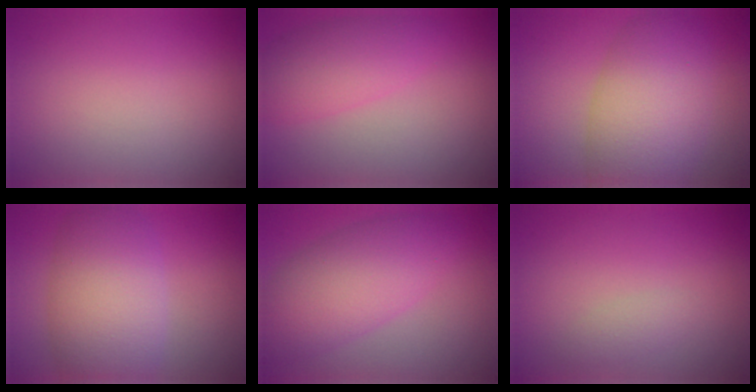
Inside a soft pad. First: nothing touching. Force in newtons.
{"total": 3.9, "press": 3.9, "slide": 0.2}
{"total": 7.8, "press": 7.8, "slide": 0.2}
{"total": 8.0, "press": 8.0, "slide": 0.2}
{"total": 6.4, "press": 6.4, "slide": 0.2}
{"total": 1.0, "press": 1.0, "slide": 0.0}